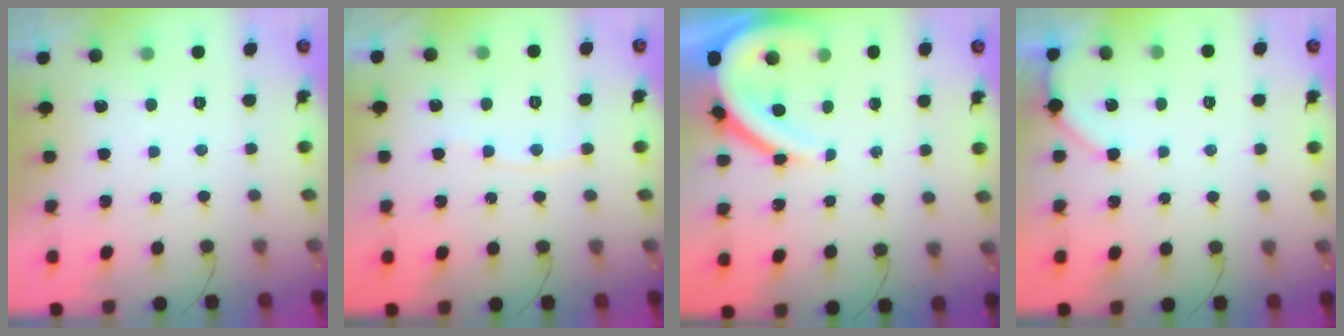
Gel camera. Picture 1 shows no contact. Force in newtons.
{"total": 5.1, "press": 5.1, "slide": 0.6}
{"total": 9.9, "press": 9.8, "slide": 1.0}
{"total": 4.6, "press": 4.6, "slide": 0.5}